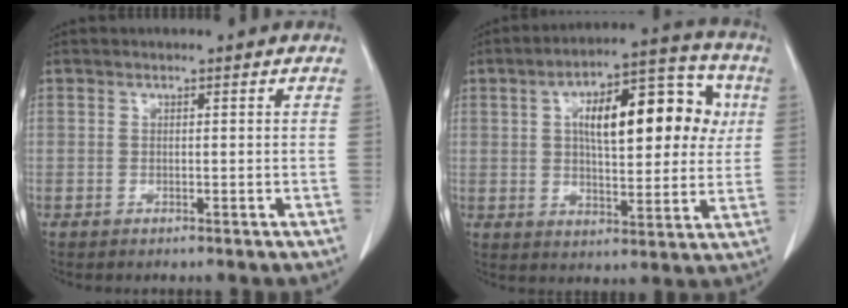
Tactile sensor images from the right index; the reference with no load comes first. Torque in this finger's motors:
{"motor_torque": [1.26, 0.88, 0.61, 0.11]}